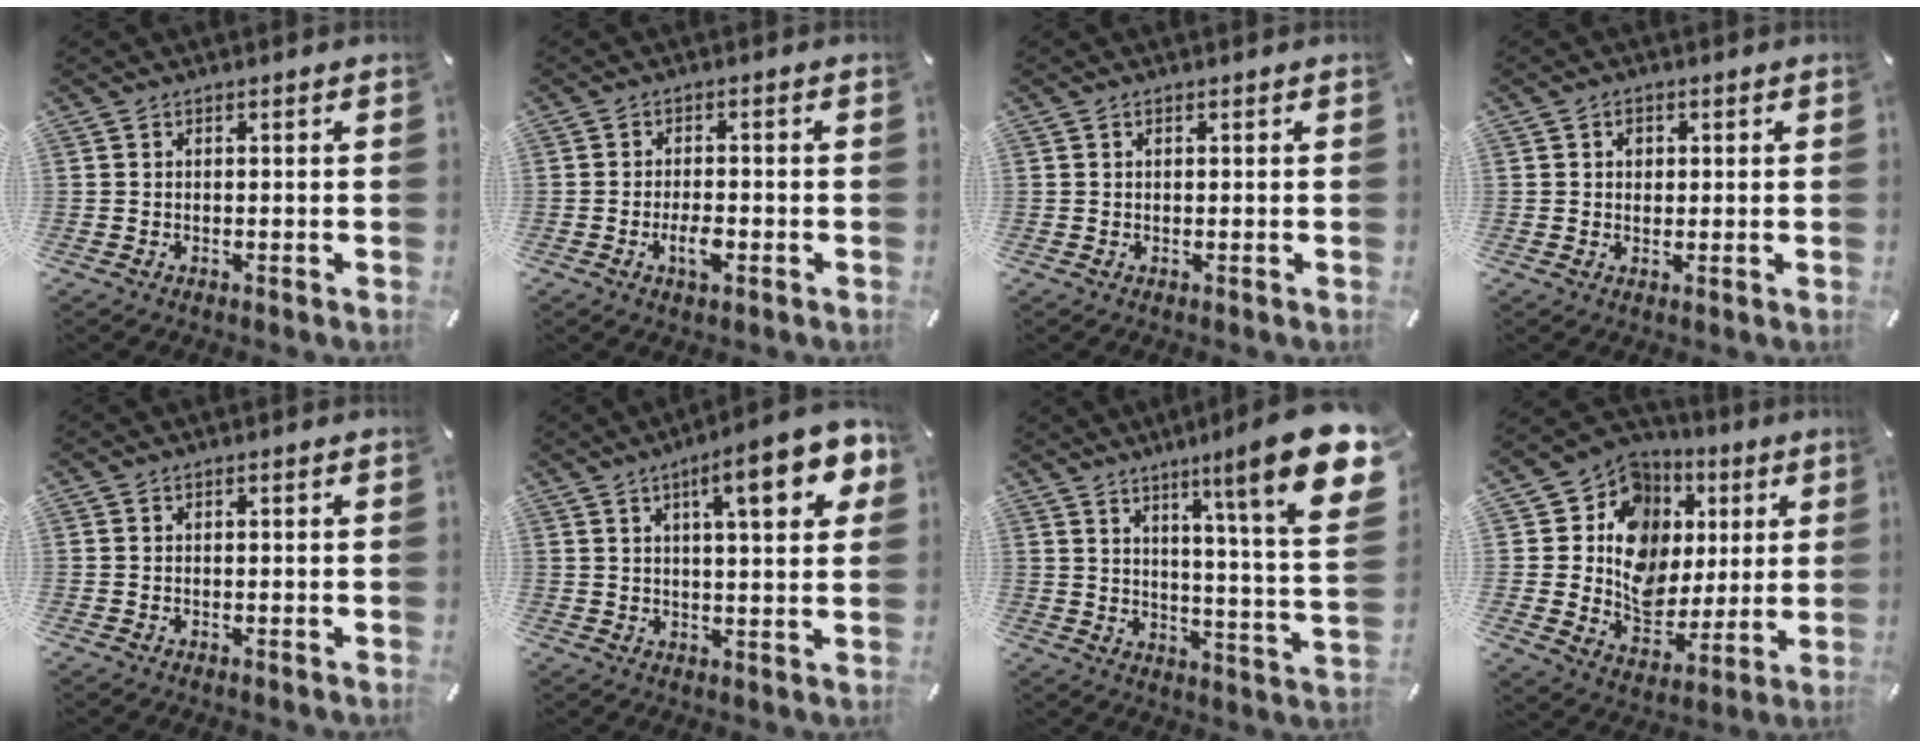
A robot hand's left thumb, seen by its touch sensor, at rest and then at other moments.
{"total": 4.4, "force": [-1.7, 1.9, 3.5], "torque": [-0.071, 0.004, -0.030]}
{"total": 0.6, "force": [0.2, 0.3, 0.5], "torque": [-0.009, 0.002, 0.004]}
{"total": 2.2, "force": [0.4, 1.9, 1.0], "torque": [-0.007, 0.001, 0.002]}
{"total": 0.0}
{"total": 13.7, "force": [6.2, 3.4, 11.7], "torque": [-0.164, -0.018, 0.091]}
{"total": 18.8, "force": [10.1, 1.6, 15.7], "torque": [-0.234, -0.078, 0.144]}
{"total": 13.8, "force": [2.8, 12.3, 5.4], "torque": [-0.086, -0.033, 0.058]}